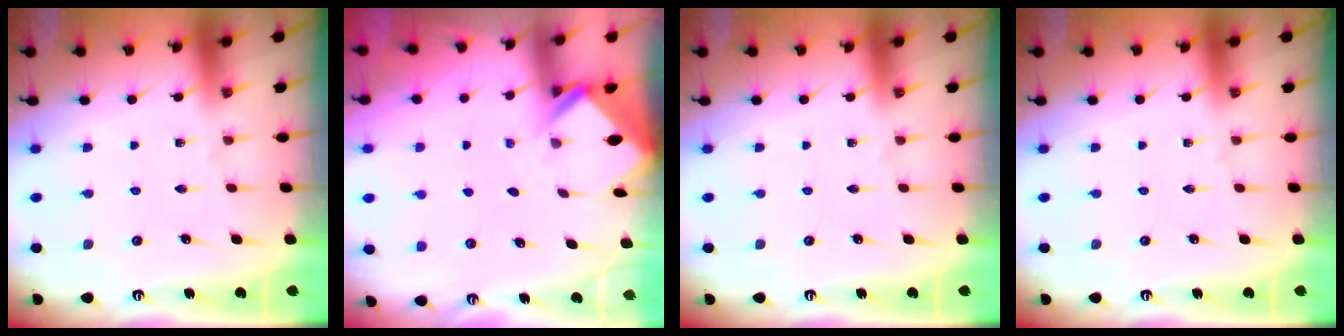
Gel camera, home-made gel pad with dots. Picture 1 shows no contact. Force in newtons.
{"total": 2.6, "press": 2.6, "slide": 0.1}
{"total": 0.0}
{"total": 0.0}